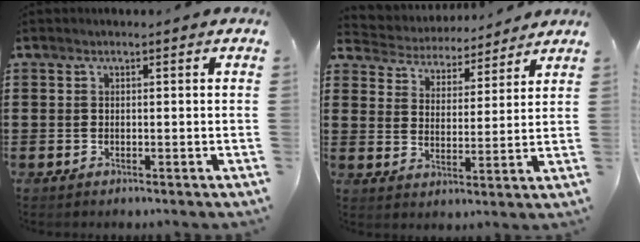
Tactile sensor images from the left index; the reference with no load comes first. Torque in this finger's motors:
{"motor_torque": [0.03, 0.01, 0.00, 0.01]}